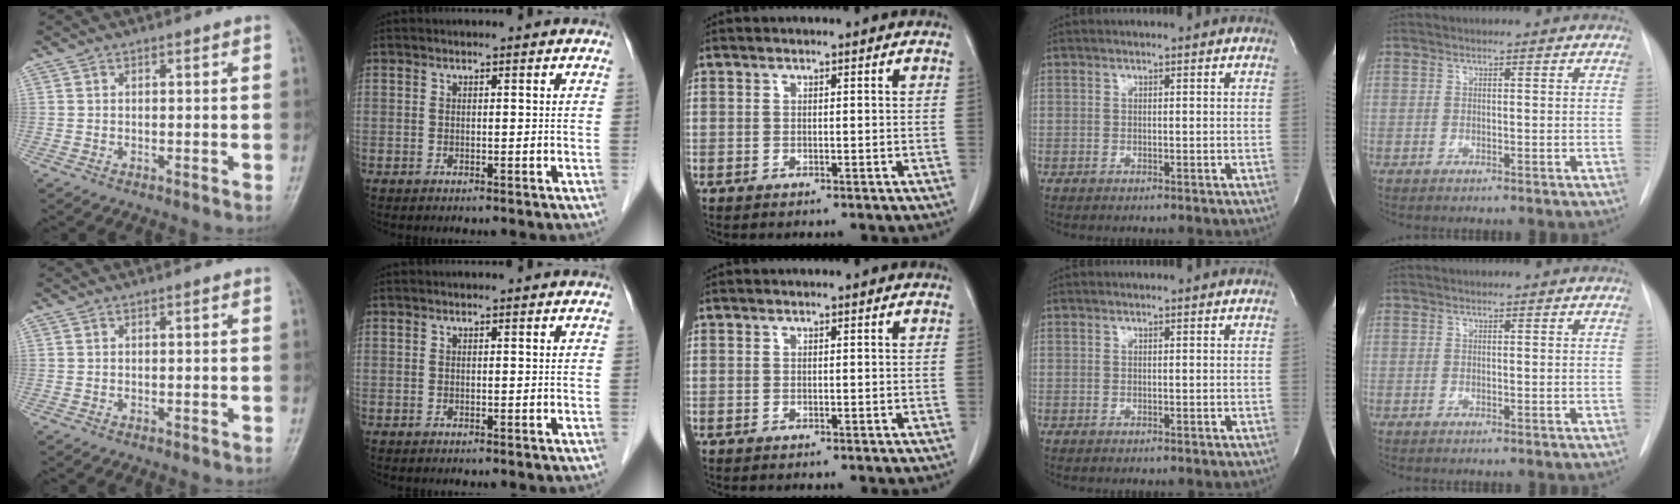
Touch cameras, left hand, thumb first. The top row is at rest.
{}